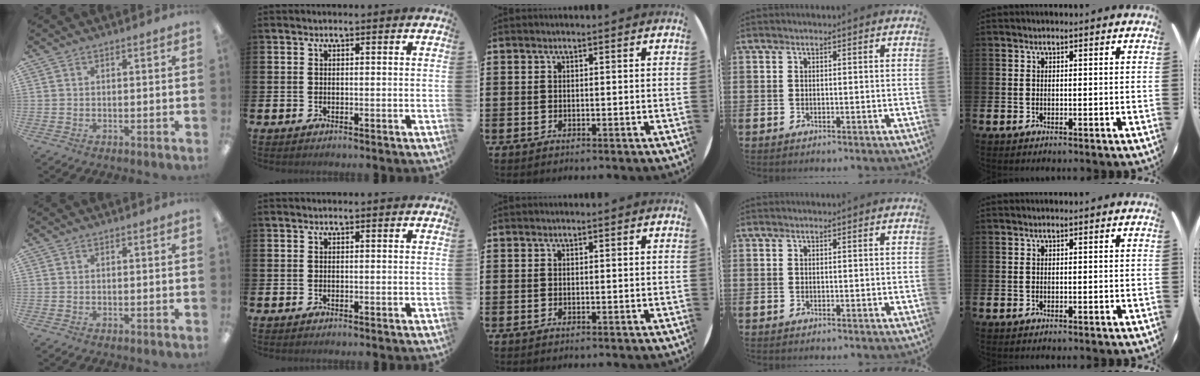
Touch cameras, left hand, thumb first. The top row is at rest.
{}